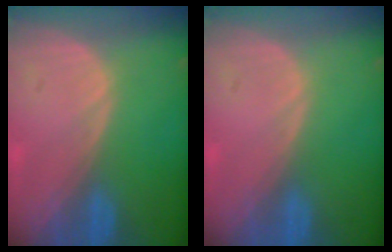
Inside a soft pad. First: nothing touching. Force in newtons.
{"total": 0.0}